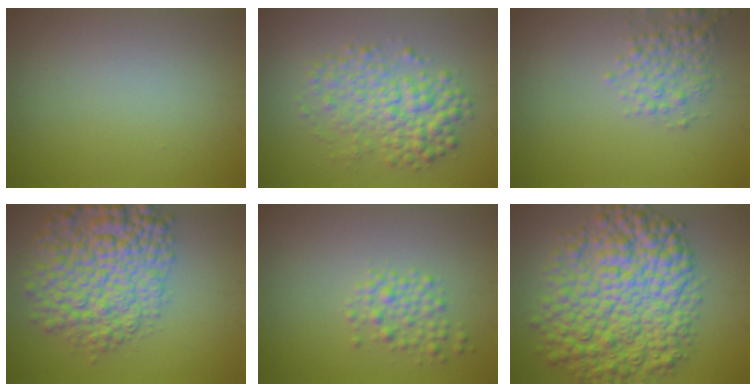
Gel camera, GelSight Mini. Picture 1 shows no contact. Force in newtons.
{"total": 4.8, "press": 4.8, "slide": 0.1}
{"total": 2.7, "press": 2.7, "slide": 0.0}
{"total": 9.7, "press": 9.7, "slide": 0.3}
{"total": 2.3, "press": 2.3, "slide": 0.1}
{"total": 12.0, "press": 12.0, "slide": 0.1}